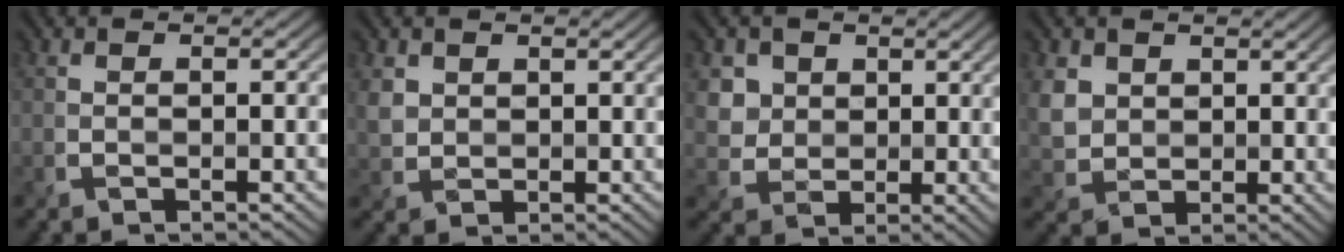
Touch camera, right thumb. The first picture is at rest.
{"total": 3.0, "force": [1.6, 2.4, 0.8], "torque": [-0.034, 0.000, 0.034]}
{"total": 5.3, "force": [2.7, 4.3, 1.6], "torque": [-0.062, -0.012, 0.054]}
{"total": 4.9, "force": [2.3, 3.8, 2.0], "torque": [-0.067, -0.001, 0.045]}